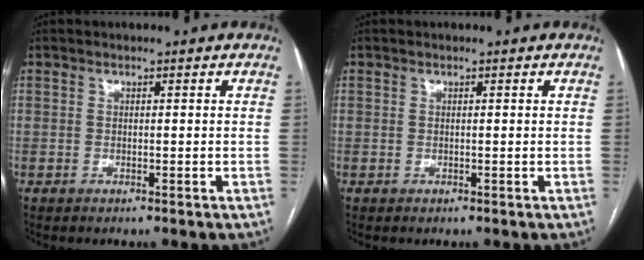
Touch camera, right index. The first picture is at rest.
{"total": 0.0}